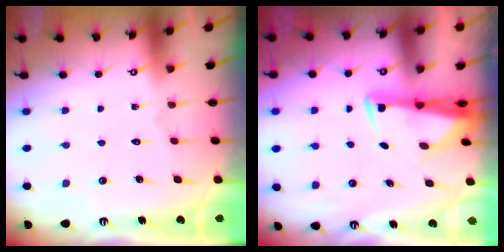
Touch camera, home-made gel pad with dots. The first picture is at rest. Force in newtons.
{"total": 2.9, "press": 2.8, "slide": 0.9}